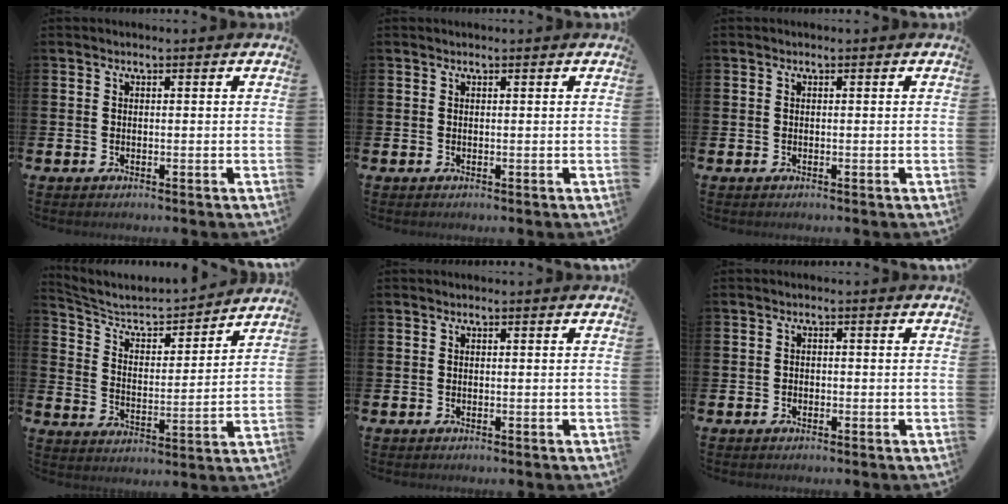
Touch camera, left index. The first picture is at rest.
{"total": 0.0}
{"total": 0.0}
{"total": 5.3, "force": [4.8, 1.7, 1.5], "torque": [-0.062, -0.040, 0.074]}
{"total": 0.0}
{"total": 1.0, "force": [-0.8, 0.6, 0.2], "torque": [-0.010, 0.004, -0.016]}